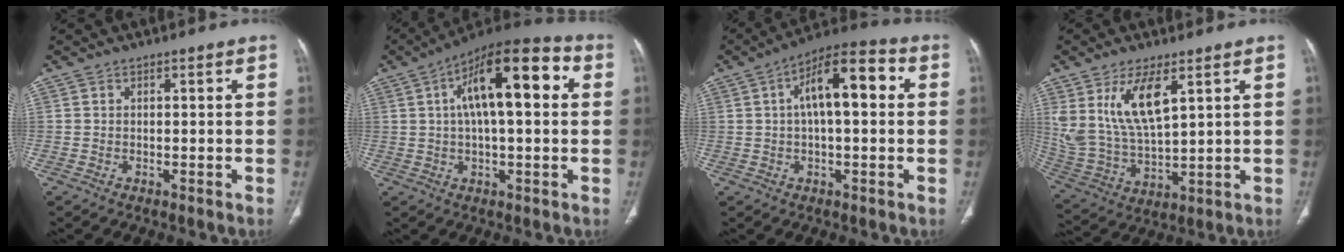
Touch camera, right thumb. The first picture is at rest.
{"total": 17.6, "force": [3.9, 6.7, 15.7], "torque": [-0.228, 0.031, 0.052]}
{"total": 13.1, "force": [2.4, 5.3, 11.7], "torque": [-0.176, 0.033, 0.029]}
{"total": 13.6, "force": [6.1, 5.6, 10.8], "torque": [-0.213, -0.028, 0.136]}